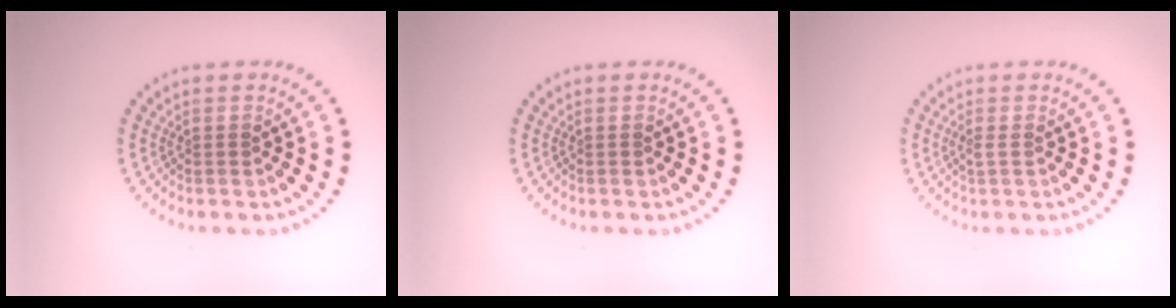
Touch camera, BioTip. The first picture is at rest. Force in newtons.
{"total": 0.0}
{"total": 0.7, "press": 0.6, "slide": 0.4}